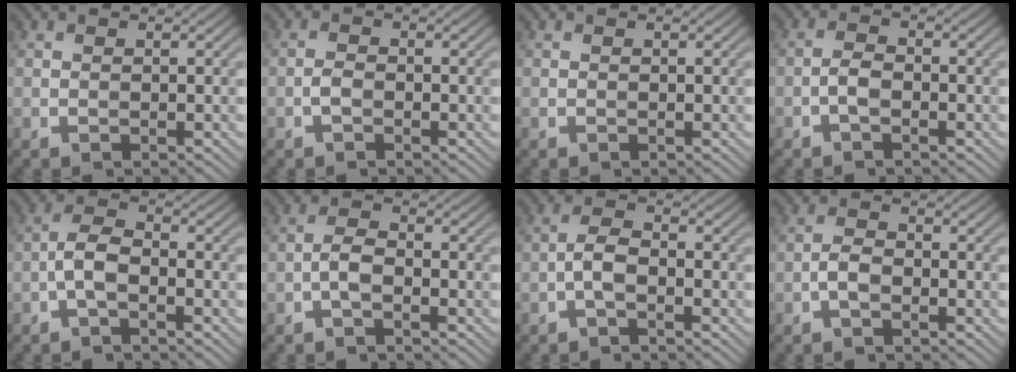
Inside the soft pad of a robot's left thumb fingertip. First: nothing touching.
{"total": 1.4, "force": [-0.8, 0.7, 1.0], "torque": [-0.020, 0.003, -0.018]}
{"total": 0.0}
{"total": 2.1, "force": [-1.1, 0.8, 1.6], "torque": [-0.032, 0.006, -0.025]}
{"total": 3.6, "force": [-1.7, 1.3, 2.9], "torque": [-0.060, 0.010, -0.044]}
{"total": 2.6, "force": [-1.3, 0.9, 2.1], "torque": [-0.044, 0.006, -0.032]}
{"total": 2.8, "force": [-1.4, 1.0, 2.3], "torque": [-0.050, 0.007, -0.036]}
{"total": 2.2, "force": [-1.2, 1.0, 1.6], "torque": [-0.031, 0.006, -0.029]}